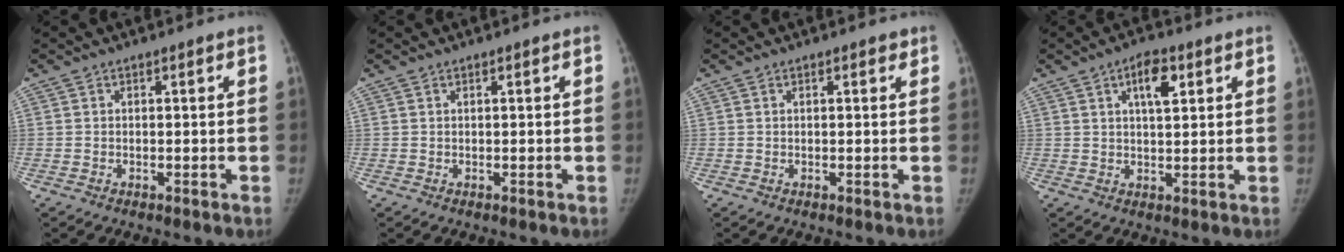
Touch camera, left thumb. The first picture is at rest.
{"total": 0.0}
{"total": 0.9, "force": [0.6, 0.3, 0.6], "torque": [-0.006, 0.000, 0.006]}
{"total": 6.2, "force": [2.8, 2.7, 4.9], "torque": [-0.064, -0.009, 0.042]}